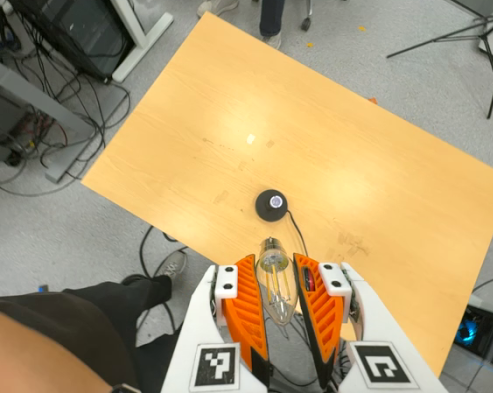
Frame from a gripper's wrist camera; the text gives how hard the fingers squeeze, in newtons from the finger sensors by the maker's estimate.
{"total": 14.6, "left": 15.9, "right": 13.3}